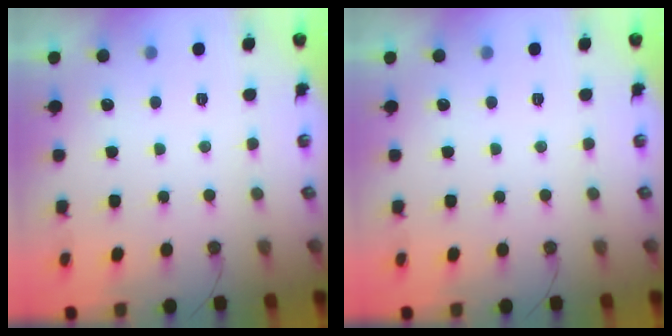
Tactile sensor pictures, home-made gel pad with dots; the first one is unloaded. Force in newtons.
{"total": 0.0}